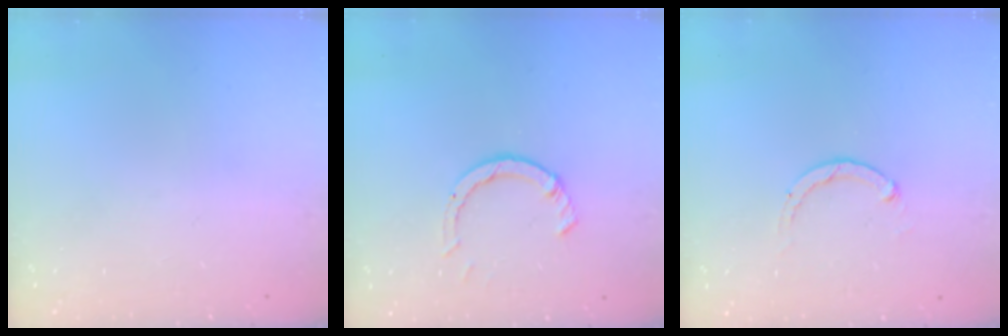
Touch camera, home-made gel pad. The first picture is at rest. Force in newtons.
{"total": 4.2, "press": 4.1, "slide": 0.4}
{"total": 1.8, "press": 1.7, "slide": 0.5}